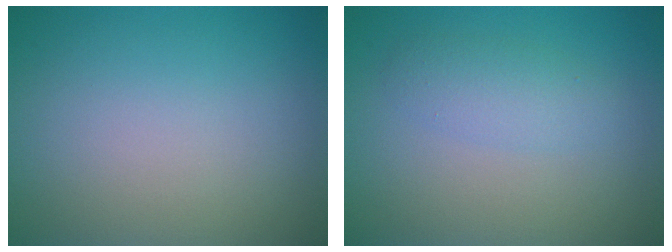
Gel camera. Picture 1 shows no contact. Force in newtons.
{"total": 2.2, "press": 2.2, "slide": 0.1}